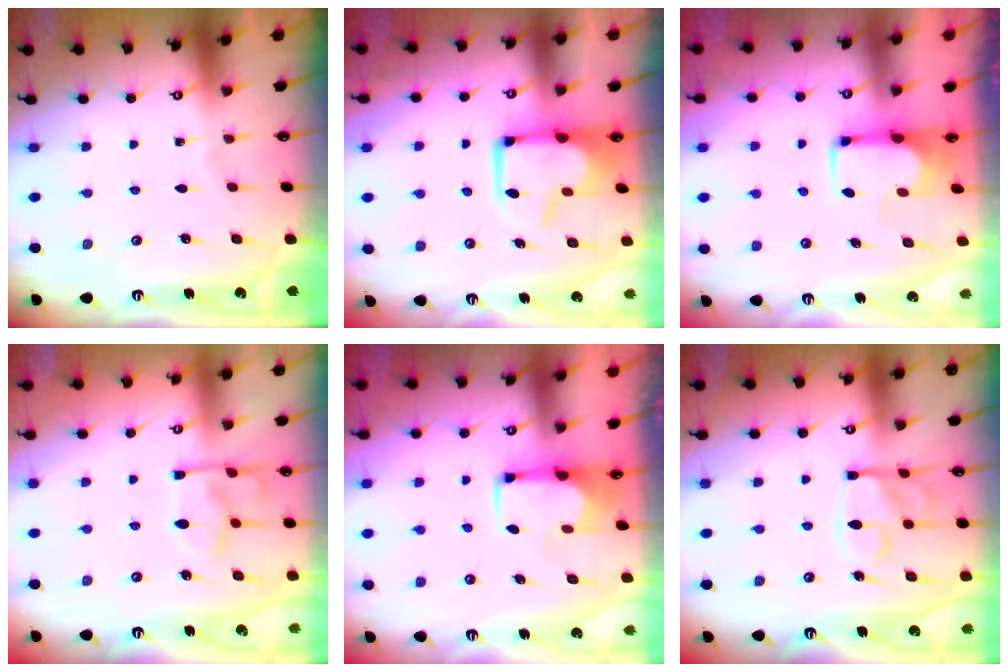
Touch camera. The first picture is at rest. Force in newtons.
{"total": 9.7, "press": 9.7, "slide": 1.0}
{"total": 3.6, "press": 3.6, "slide": 0.4}
{"total": 11.7, "press": 11.6, "slide": 0.9}
{"total": 1.9, "press": 1.6, "slide": 1.0}
{"total": 13.9, "press": 13.8, "slide": 1.5}